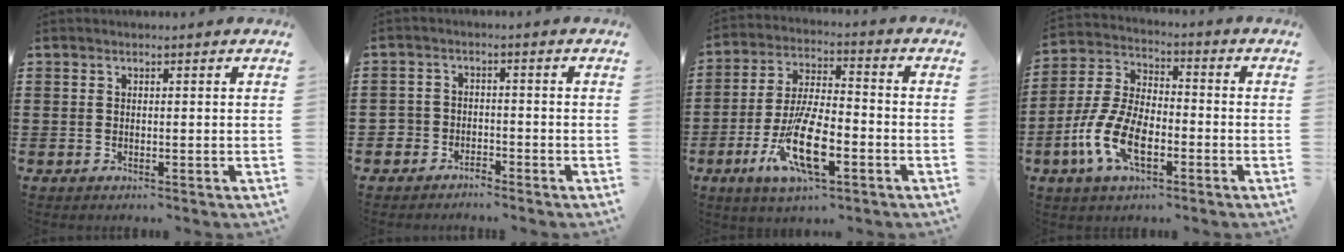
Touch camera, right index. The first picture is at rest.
{"total": 2.7, "force": [-2.5, 1.0, -0.2], "torque": [-0.005, -0.002, -0.054]}
{"total": 12.2, "force": [-4.8, 4.2, 10.4], "torque": [-0.223, -0.004, -0.090]}
{"total": 10.1, "force": [-4.0, 4.9, 7.9], "torque": [-0.201, -0.008, -0.080]}